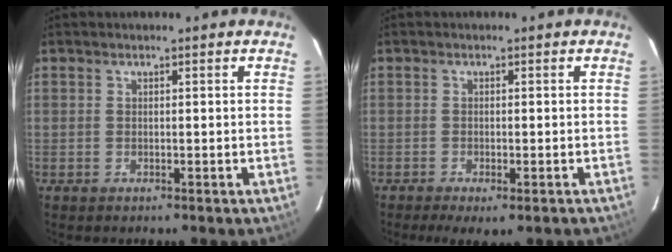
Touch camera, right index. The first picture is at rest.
{"total": 5.4, "force": [-3.8, 1.6, 3.6], "torque": [-0.074, -0.021, -0.056]}